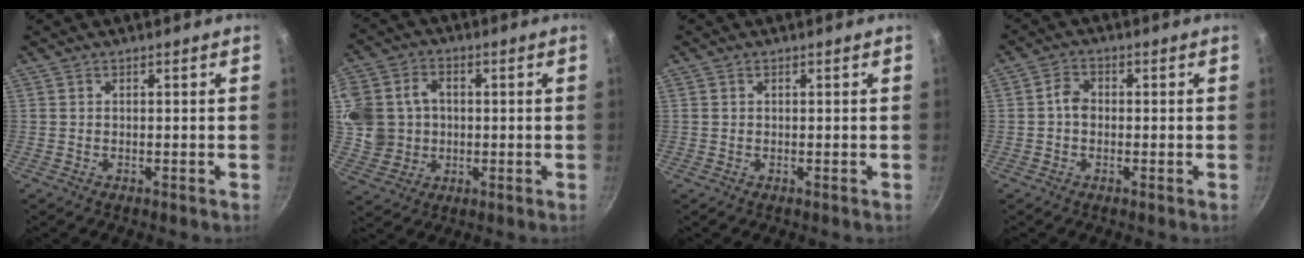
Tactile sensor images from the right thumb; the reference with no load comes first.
{"total": 14.5, "force": [1.4, 12.7, 6.9], "torque": [-0.142, 0.022, 0.032]}
{"total": 0.0}
{"total": 3.0, "force": [-0.3, 2.4, 1.8], "torque": [-0.024, 0.013, -0.011]}